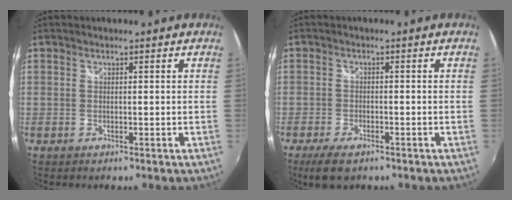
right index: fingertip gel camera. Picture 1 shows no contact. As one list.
[{"total": 5.6, "force": [-4.0, 2.0, 3.3], "torque": [-0.084, -0.016, -0.071]}]